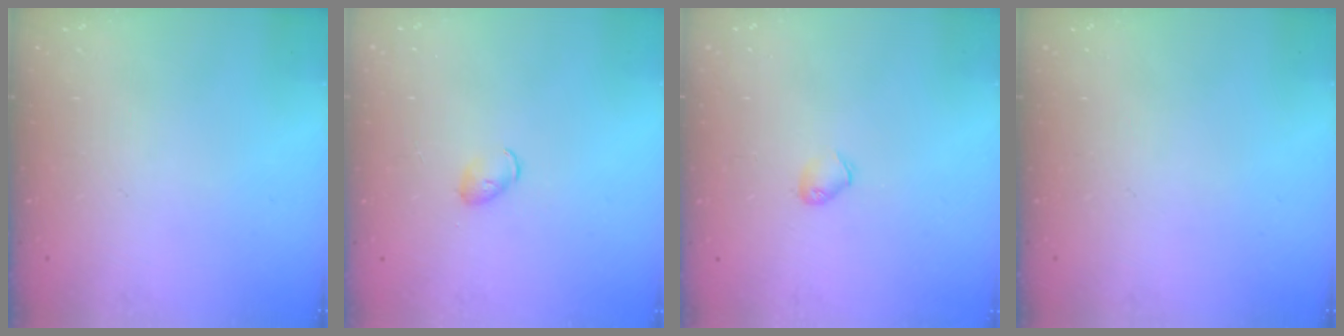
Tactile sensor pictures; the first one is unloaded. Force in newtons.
{"total": 4.3, "press": 4.2, "slide": 0.9}
{"total": 3.1, "press": 3.1, "slide": 0.6}
{"total": 0.0}